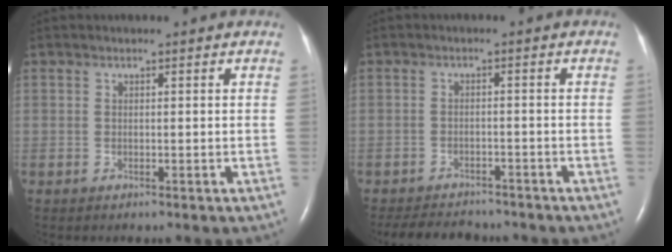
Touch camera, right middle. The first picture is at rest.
{"total": 9.0, "force": [-8.2, 2.6, 2.5], "torque": [-0.047, -0.006, -0.112]}